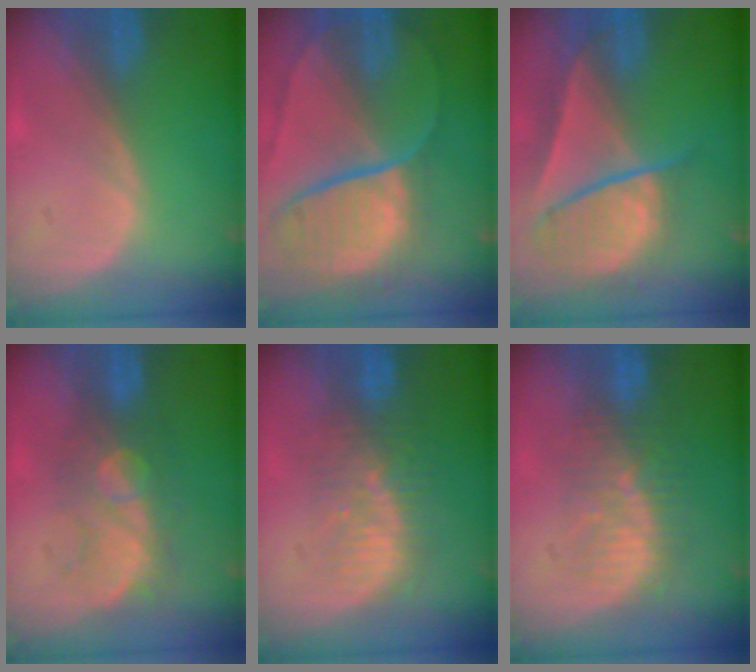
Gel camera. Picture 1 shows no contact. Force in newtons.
{"total": 10.7, "press": 9.0, "slide": 5.9}
{"total": 9.6, "press": 8.2, "slide": 4.9}
{"total": 8.3, "press": 7.6, "slide": 3.6}
{"total": 8.2, "press": 7.6, "slide": 3.1}
{"total": 8.3, "press": 7.8, "slide": 2.8}